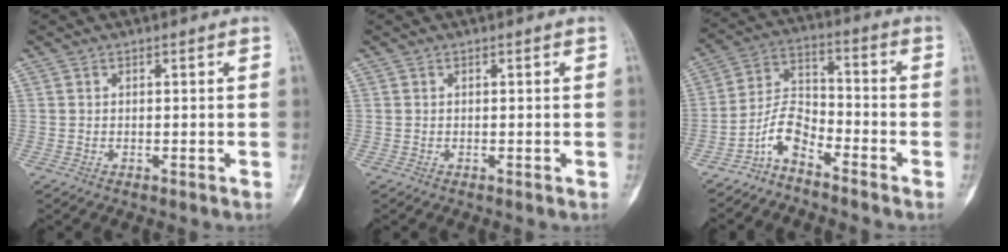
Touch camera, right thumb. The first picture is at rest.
{"total": 0.0}
{"total": 7.2, "force": [-5.3, 2.8, 3.9], "torque": [-0.078, 0.063, -0.114]}